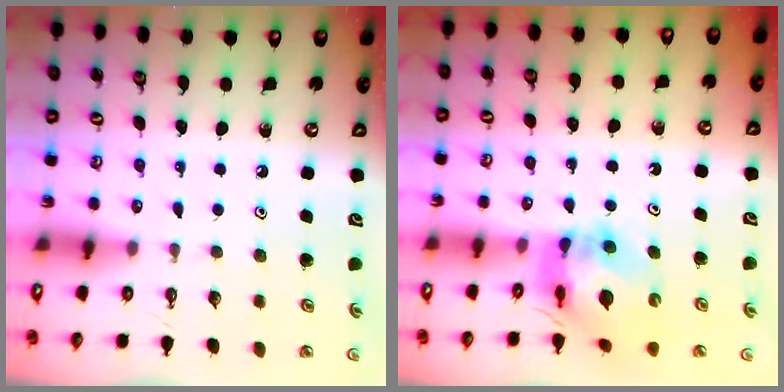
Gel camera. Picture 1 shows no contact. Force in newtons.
{"total": 10.8, "press": 10.8, "slide": 1.2}